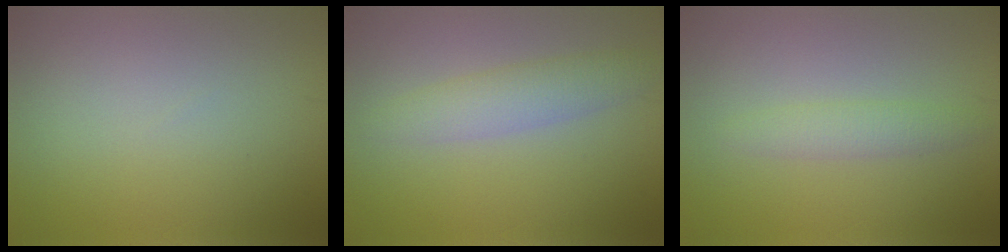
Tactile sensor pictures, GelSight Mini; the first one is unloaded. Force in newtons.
{"total": 3.0, "press": 3.0, "slide": 0.1}
{"total": 1.8, "press": 1.8, "slide": 0.2}